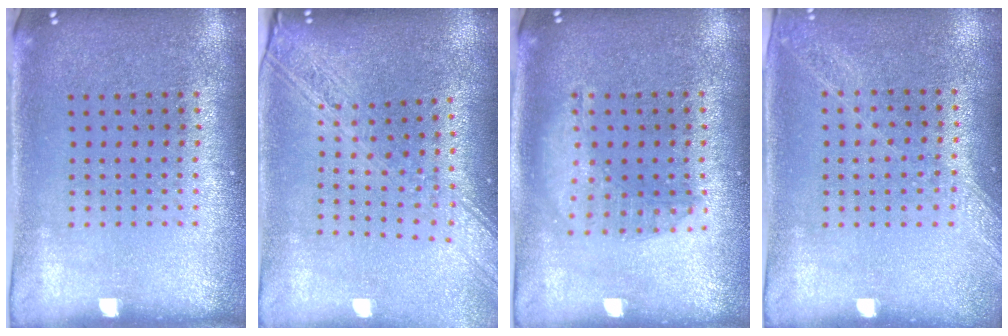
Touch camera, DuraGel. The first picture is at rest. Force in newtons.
{"total": 2.3, "press": 1.9, "slide": 1.3}
{"total": 1.5, "press": 1.5, "slide": 0.5}
{"total": 1.2, "press": 1.2, "slide": 0.2}